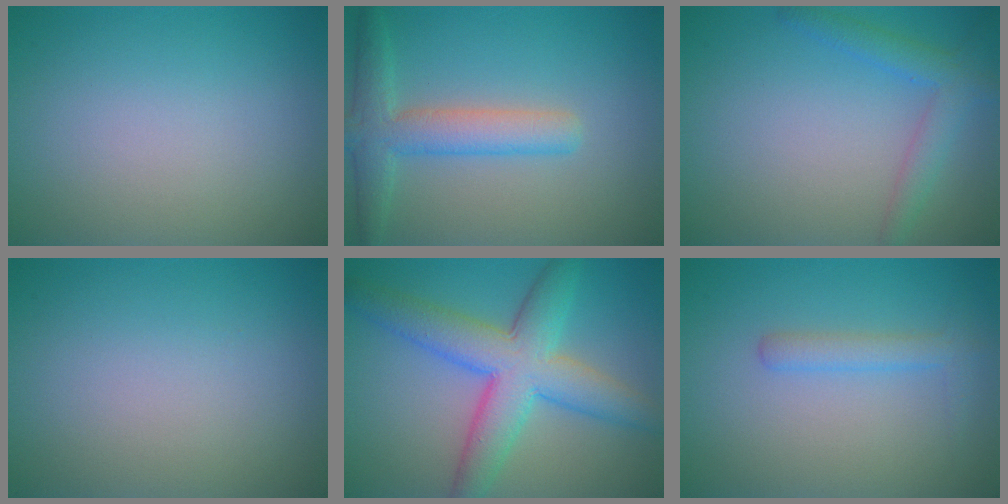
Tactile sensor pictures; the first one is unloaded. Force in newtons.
{"total": 4.4, "press": 4.4, "slide": 0.3}
{"total": 2.9, "press": 2.9, "slide": 0.1}
{"total": 0.0}
{"total": 7.6, "press": 7.6, "slide": 0.2}
{"total": 1.9, "press": 1.9, "slide": 0.2}